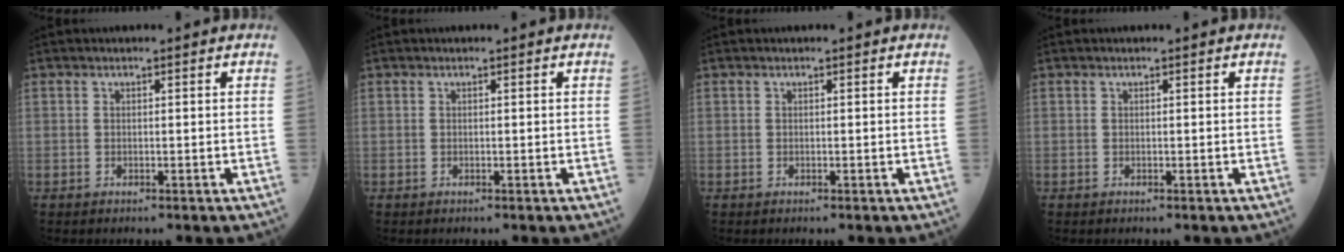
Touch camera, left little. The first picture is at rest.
{"total": 0.0}
{"total": 0.0}
{"total": 0.0}